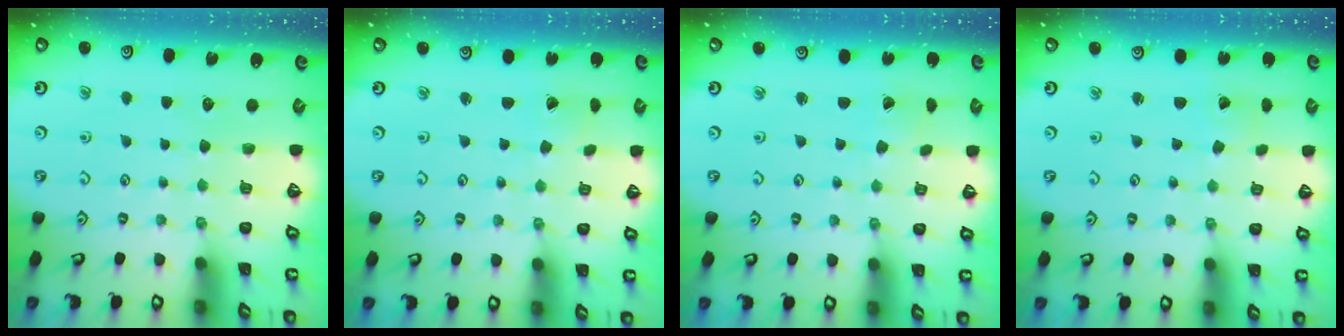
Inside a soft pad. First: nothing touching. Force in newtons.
{"total": 0.0}
{"total": 0.9, "press": 0.7, "slide": 0.5}
{"total": 0.5, "press": 0.5, "slide": 0.1}